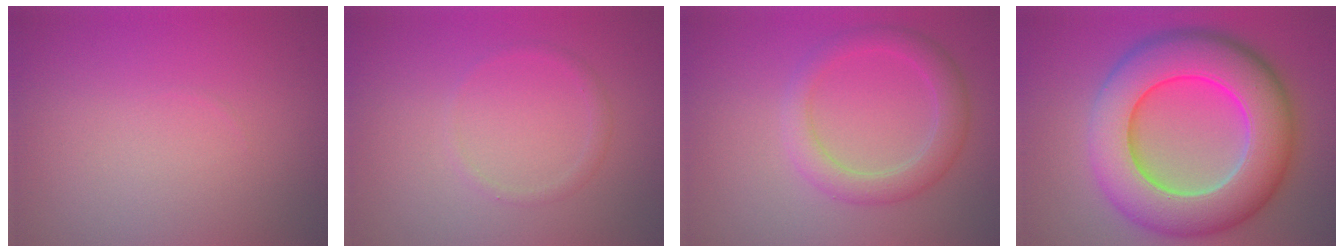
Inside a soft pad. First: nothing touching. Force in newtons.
{"total": 0.9, "press": 0.9, "slide": 0.1}
{"total": 3.4, "press": 3.4, "slide": 0.2}
{"total": 12.6, "press": 12.5, "slide": 0.5}